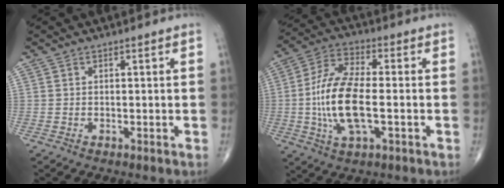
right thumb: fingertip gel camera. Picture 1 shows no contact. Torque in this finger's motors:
{"motor_torque": [0.00, 1.45, 1.54, 0.01, 0.45]}